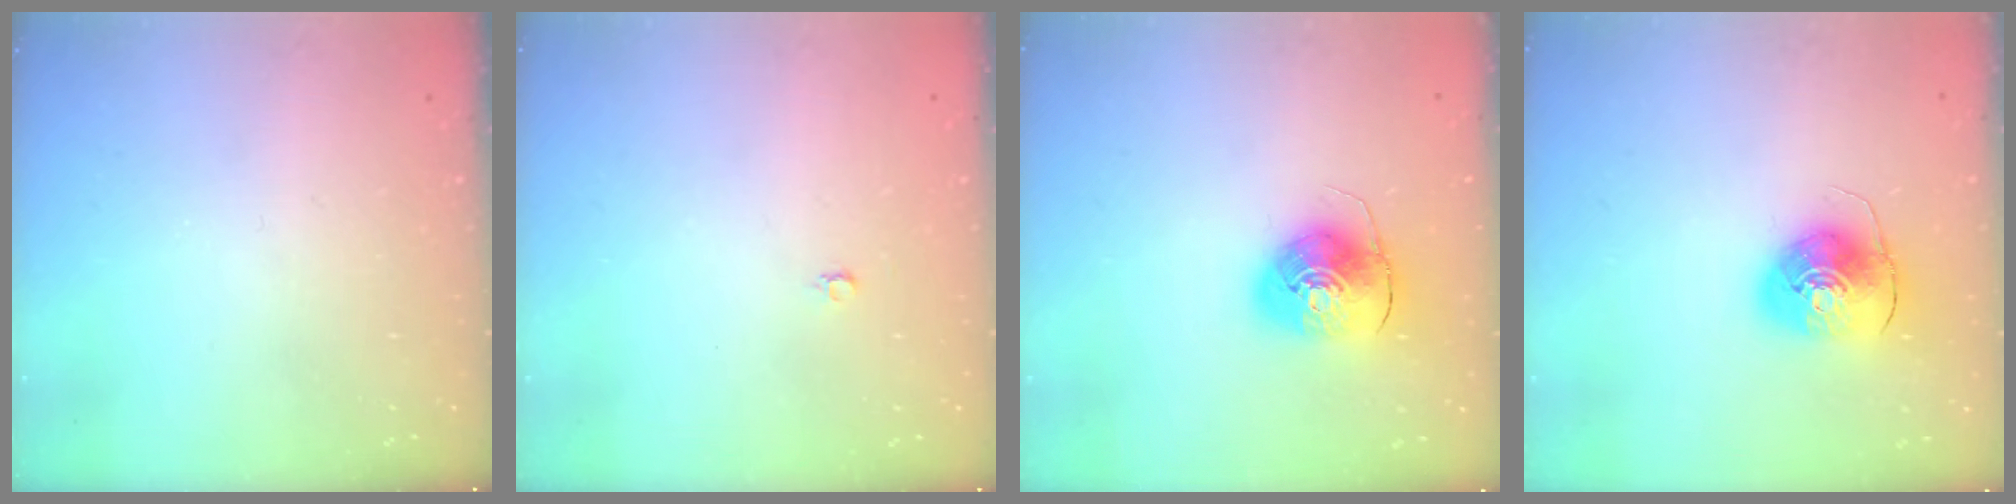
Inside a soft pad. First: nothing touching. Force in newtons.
{"total": 2.2, "press": 2.2, "slide": 0.2}
{"total": 9.2, "press": 9.0, "slide": 1.5}
{"total": 8.9, "press": 8.7, "slide": 1.5}